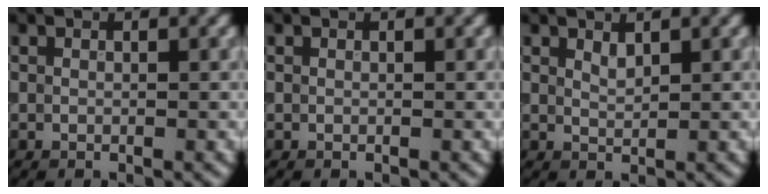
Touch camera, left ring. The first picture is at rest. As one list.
[{"total": 0.0}, {"total": 1.0, "force": [0.8, 0.3, 0.5], "torque": [-0.011, -0.003, 0.015]}]